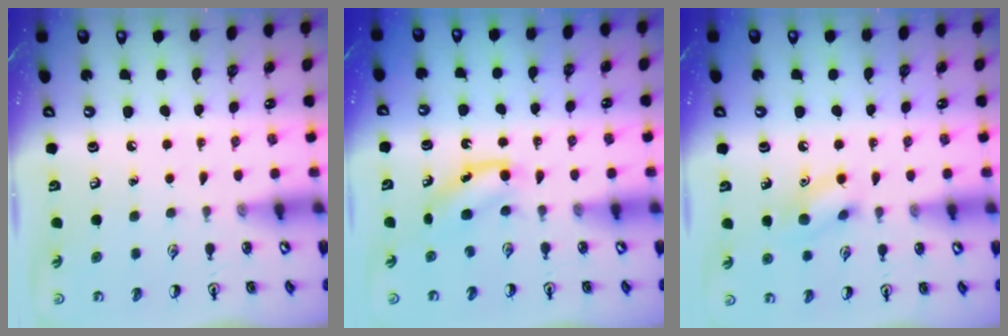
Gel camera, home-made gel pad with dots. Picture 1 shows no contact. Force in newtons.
{"total": 4.2, "press": 3.9, "slide": 1.3}
{"total": 9.2, "press": 9.2, "slide": 1.2}